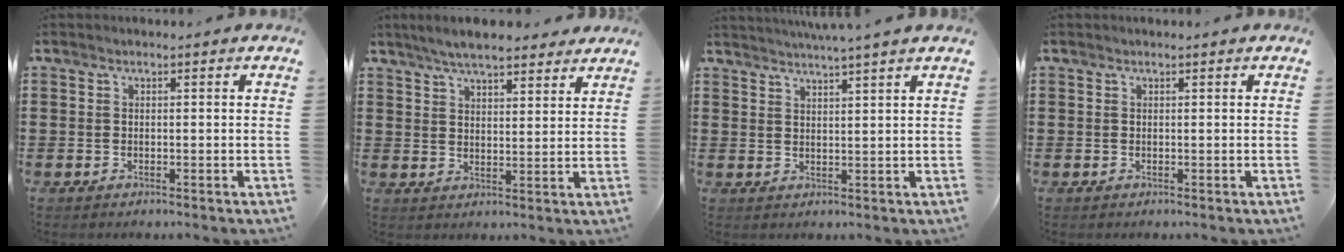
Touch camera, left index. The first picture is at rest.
{"total": 5.7, "force": [5.2, 1.3, 2.0], "torque": [-0.056, -0.005, 0.095]}
{"total": 2.6, "force": [2.4, -1.0, 0.3], "torque": [-0.012, -0.009, 0.044]}
{"total": 0.0}